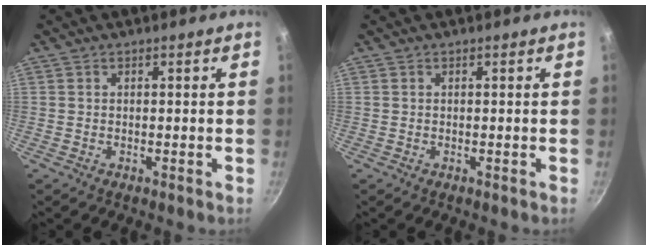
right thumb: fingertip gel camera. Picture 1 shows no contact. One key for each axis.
{"total": 0.0}